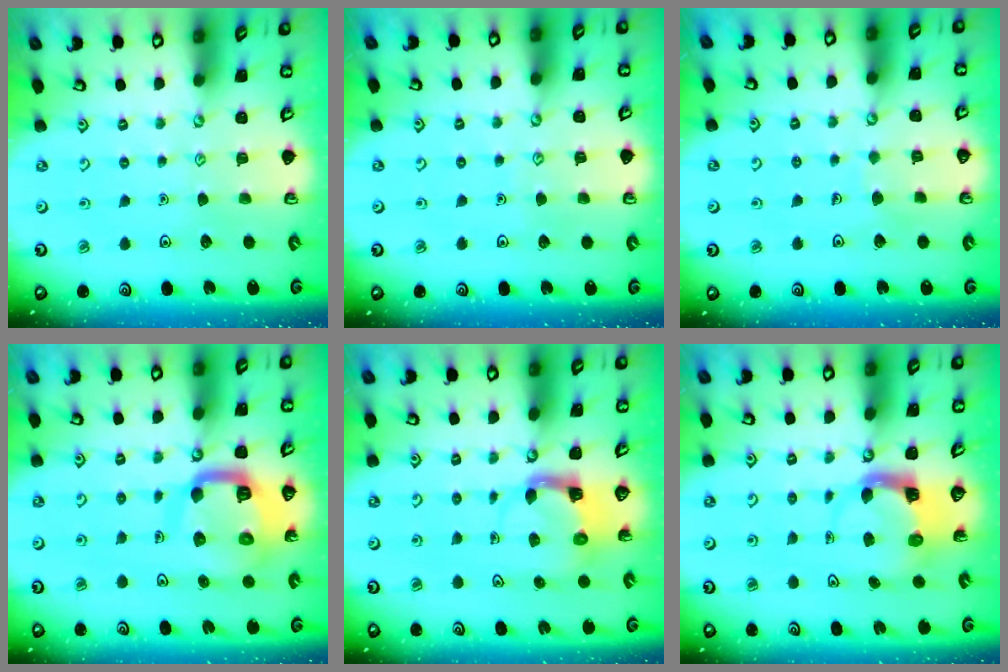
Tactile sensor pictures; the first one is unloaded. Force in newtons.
{"total": 3.3, "press": 3.2, "slide": 0.3}
{"total": 4.0, "press": 4.0, "slide": 0.2}
{"total": 13.0, "press": 13.0, "slide": 1.3}
{"total": 3.8, "press": 3.7, "slide": 0.6}
{"total": 3.7, "press": 3.6, "slide": 0.6}